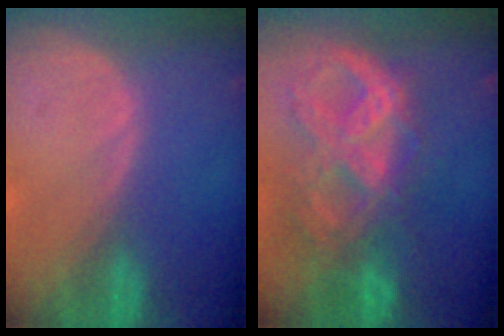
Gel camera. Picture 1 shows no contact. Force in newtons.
{"total": 10.5, "press": 8.8, "slide": 5.7}